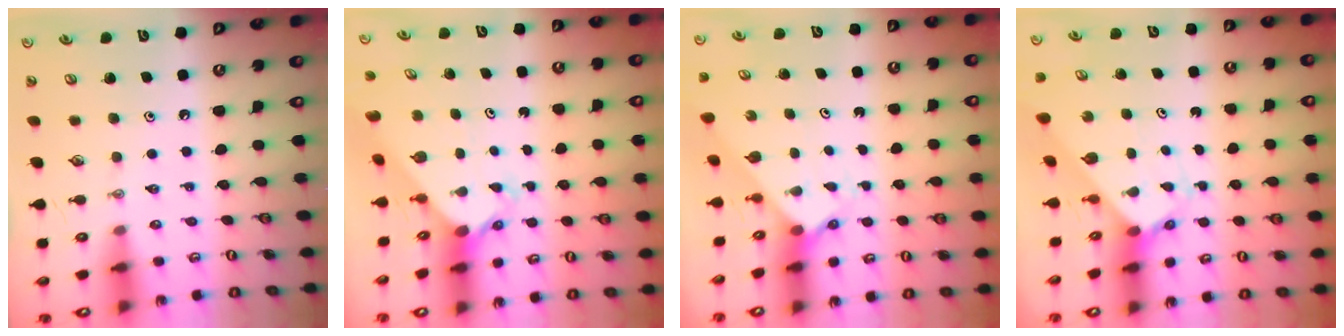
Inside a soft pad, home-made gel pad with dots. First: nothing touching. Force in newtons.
{"total": 2.7, "press": 2.6, "slide": 0.3}
{"total": 1.9, "press": 1.9, "slide": 0.2}
{"total": 2.6, "press": 2.6, "slide": 0.2}